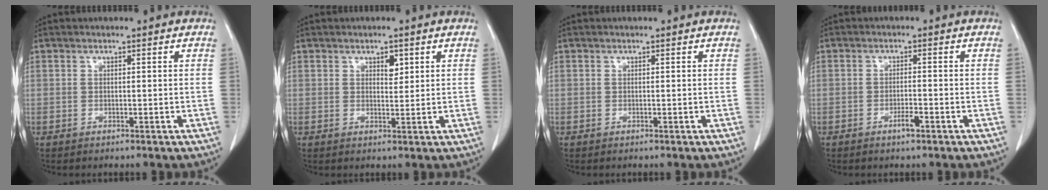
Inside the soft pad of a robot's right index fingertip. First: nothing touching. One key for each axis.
{"total": 1.9, "fx": 1.0, "fy": 1.0, "fz": 1.3, "tx": -0.016, "ty": -0.004, "tz": 0.016}
{"total": 0.0}
{"total": 2.1, "fx": -1.3, "fy": 0.3, "fz": 1.7, "tx": -0.030, "ty": -0.001, "tz": -0.022}